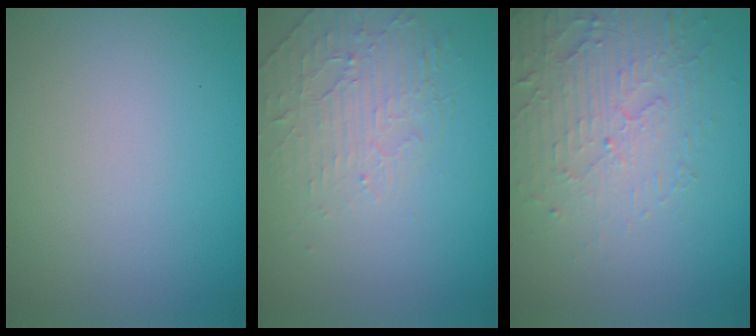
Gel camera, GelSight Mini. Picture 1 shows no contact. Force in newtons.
{"total": 2.1, "press": 1.2, "slide": 1.7}
{"total": 5.0, "press": 3.3, "slide": 3.8}